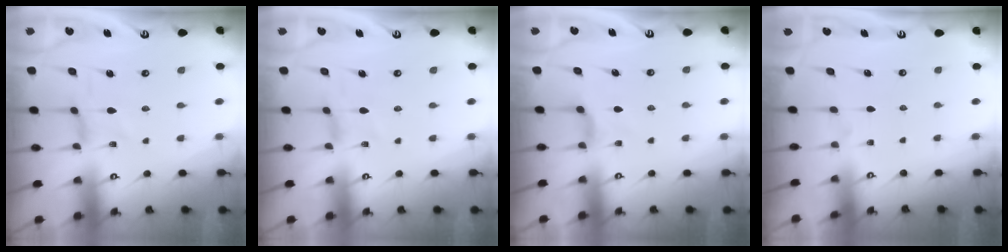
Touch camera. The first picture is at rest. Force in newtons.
{"total": 1.4, "press": 1.4, "slide": 0.3}
{"total": 3.6, "press": 3.6, "slide": 0.6}
{"total": 0.0}